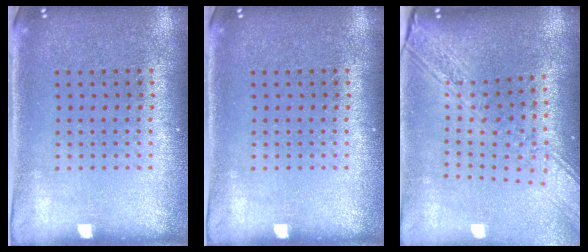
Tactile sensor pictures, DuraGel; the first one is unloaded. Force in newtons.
{"total": 0.0}
{"total": 2.9, "press": 2.3, "slide": 1.9}